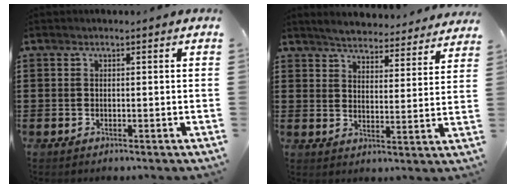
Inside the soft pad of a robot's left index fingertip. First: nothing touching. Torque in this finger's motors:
{"motor_torque": [1.10, -1.04, 0.39, 0.06]}